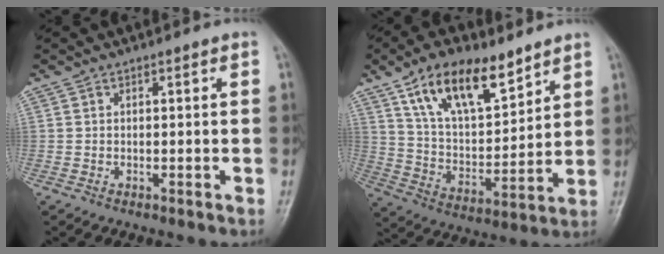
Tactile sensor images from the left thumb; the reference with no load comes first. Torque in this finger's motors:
{"motor_torque": [0.75, 0.67, 1.72, -1.05, 0.43]}